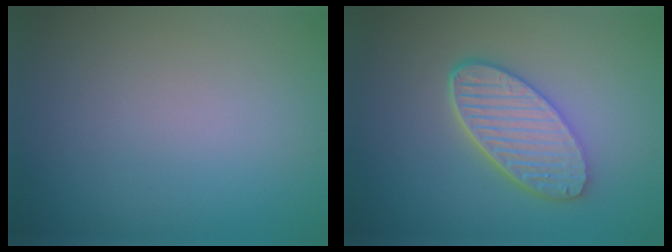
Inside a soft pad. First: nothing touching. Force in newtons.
{"total": 5.7, "press": 4.4, "slide": 3.6}